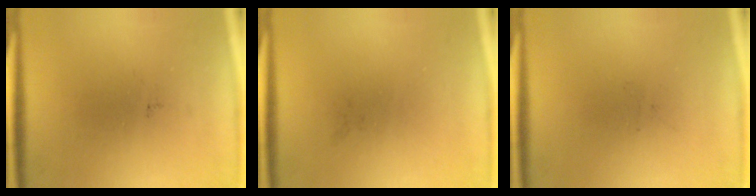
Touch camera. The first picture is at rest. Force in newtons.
{"total": 0.0}
{"total": 0.0}